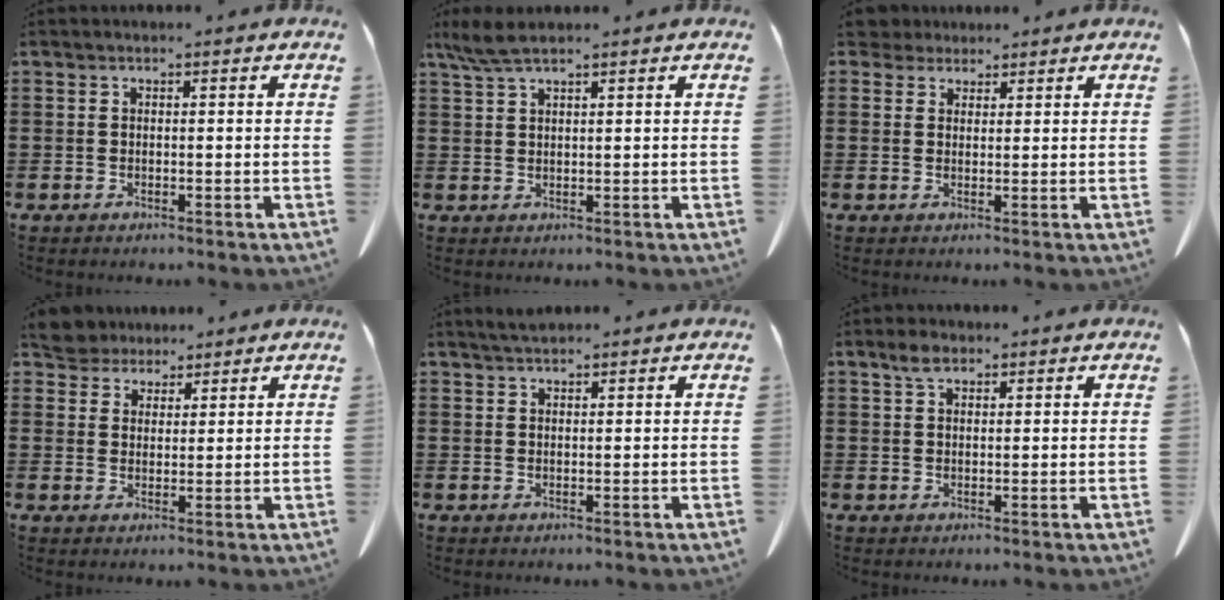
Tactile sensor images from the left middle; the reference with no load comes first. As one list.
[{"total": 3.6, "force": [2.6, 0.4, 2.5], "torque": [-0.053, 0.001, 0.049]}, {"total": 2.8, "force": [2.5, 1.2, 0.4], "torque": [-0.009, 0.003, 0.047]}, {"total": 4.6, "force": [4.3, 1.5, 0.3], "torque": [-0.024, -0.008, 0.082]}, {"total": 1.7, "force": [1.6, 0.3, 0.8], "torque": [-0.018, 0.001, 0.030]}, {"total": 2.5, "force": [1.6, 1.2, 1.5], "torque": [-0.034, 0.006, 0.030]}]